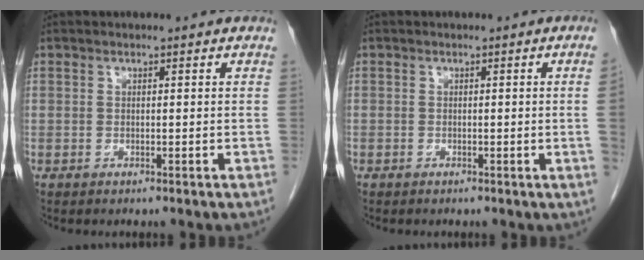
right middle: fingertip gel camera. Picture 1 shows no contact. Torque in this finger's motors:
{"motor_torque": [0.97, -1.16, -0.43, -0.21]}